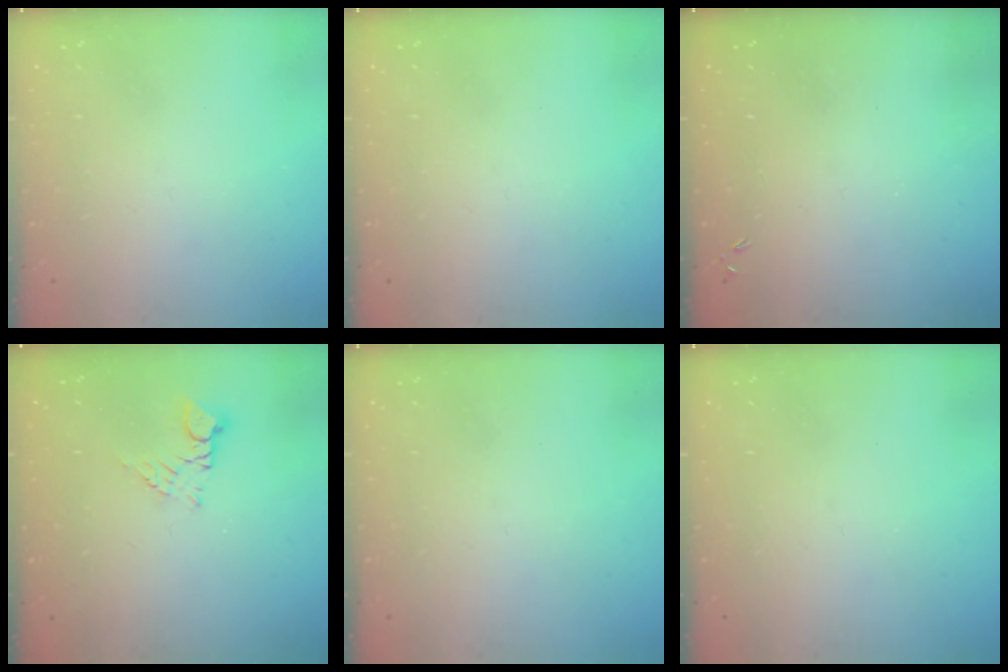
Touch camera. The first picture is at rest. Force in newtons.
{"total": 0.0}
{"total": 0.0}
{"total": 3.9, "press": 3.9, "slide": 0.4}
{"total": 0.0}
{"total": 0.0}